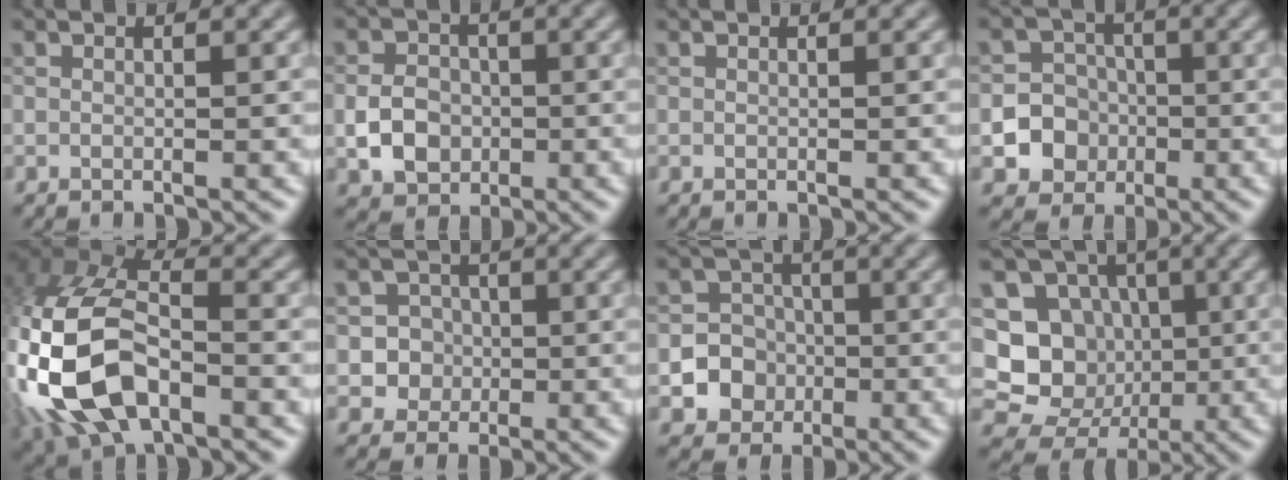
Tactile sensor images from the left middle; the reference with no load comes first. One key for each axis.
{"total": 3.8, "fx": -0.8, "fy": 3.2, "fz": 1.9, "tx": -0.032, "ty": 0.001, "tz": -0.018}
{"total": 0.0}
{"total": 7.4, "fx": -2.1, "fy": 6.9, "fz": 1.5, "tx": -0.013, "ty": 0.001, "tz": -0.060}
{"total": 13.1, "fx": -3.1, "fy": 7.9, "fz": 9.9, "tx": -0.237, "ty": -0.004, "tz": -0.060}
{"total": 4.0, "fx": -0.3, "fy": 3.9, "fz": 0.8, "tx": 0.010, "ty": 0.018, "tz": -0.012}
{"total": 6.6, "fx": -1.9, "fy": 6.1, "fz": 1.3, "tx": -0.007, "ty": 0.005, "tz": -0.054}
{"total": 10.4, "fx": -0.2, "fy": 9.7, "fz": 3.6, "tx": -0.073, "ty": 0.025, "tz": -0.026}